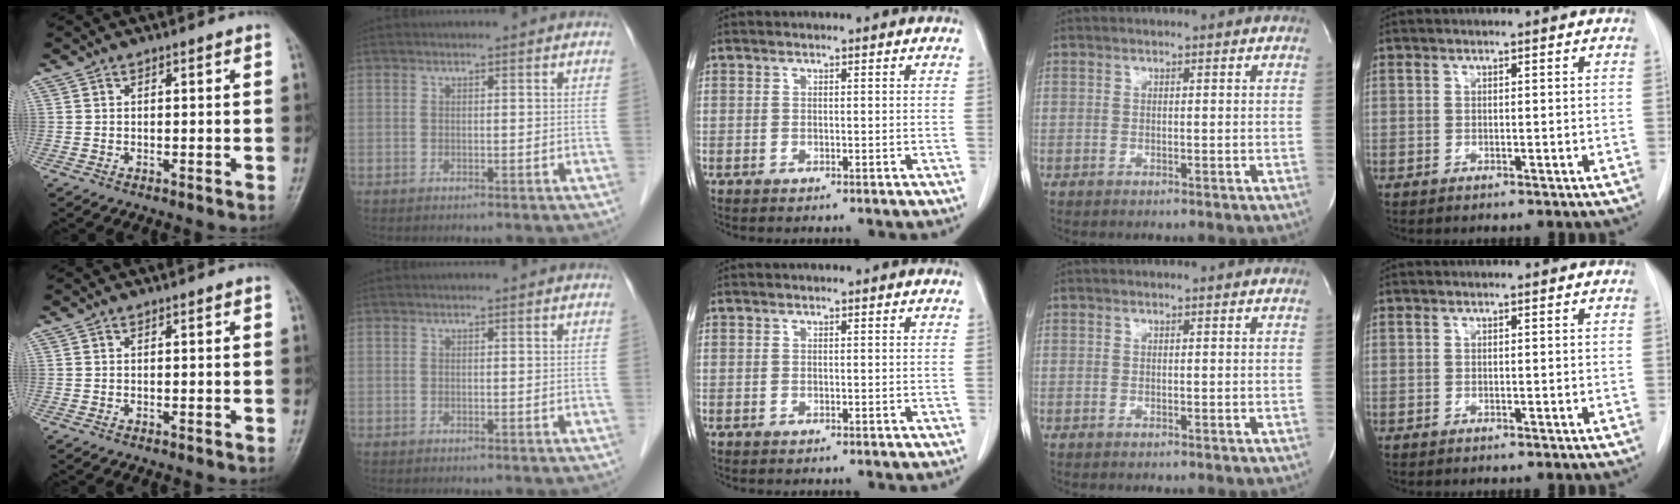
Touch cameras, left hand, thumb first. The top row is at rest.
{}